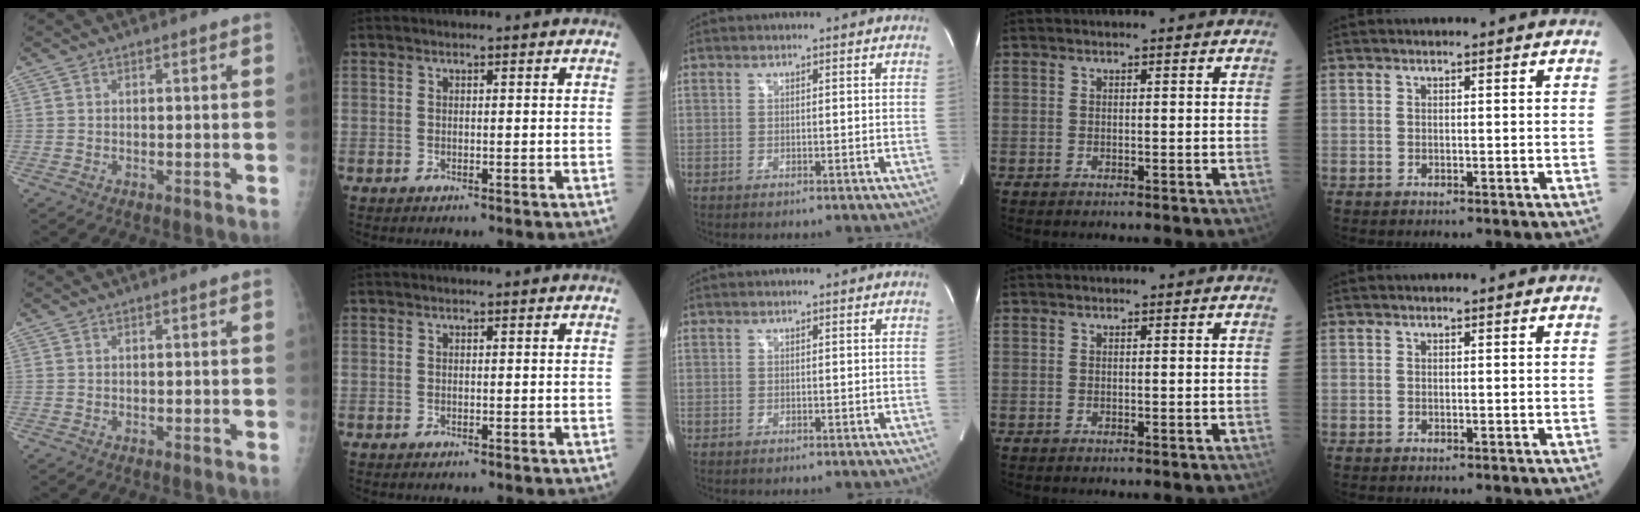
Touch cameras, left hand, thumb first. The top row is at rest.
{}